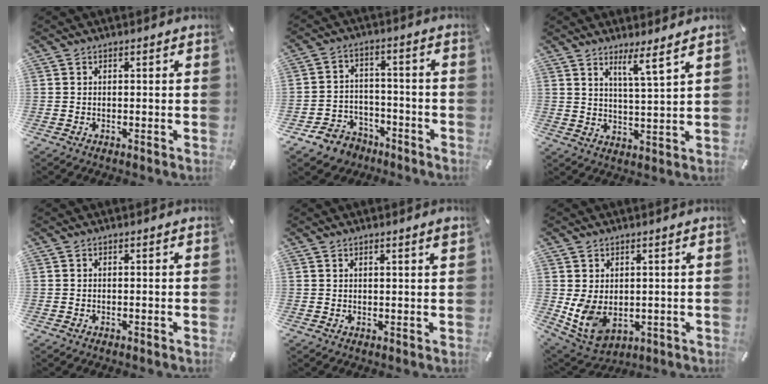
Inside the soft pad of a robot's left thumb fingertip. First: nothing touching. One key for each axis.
{"total": 7.0, "fx": -4.7, "fy": 5.1, "fz": 1.0, "tx": -0.015, "ty": 0.036, "tz": -0.087}
{"total": 6.3, "fx": 5.1, "fy": -0.6, "fz": 3.6, "tx": -0.069, "ty": -0.033, "tz": 0.084}
{"total": 0.0}
{"total": 1.6, "fx": 1.1, "fy": 0.0, "fz": 1.1, "tx": -0.024, "ty": -0.001, "tz": 0.020}
{"total": 8.0, "fx": 0.3, "fy": 6.5, "fz": 4.7, "tx": -0.115, "ty": -0.009, "tz": 0.011}